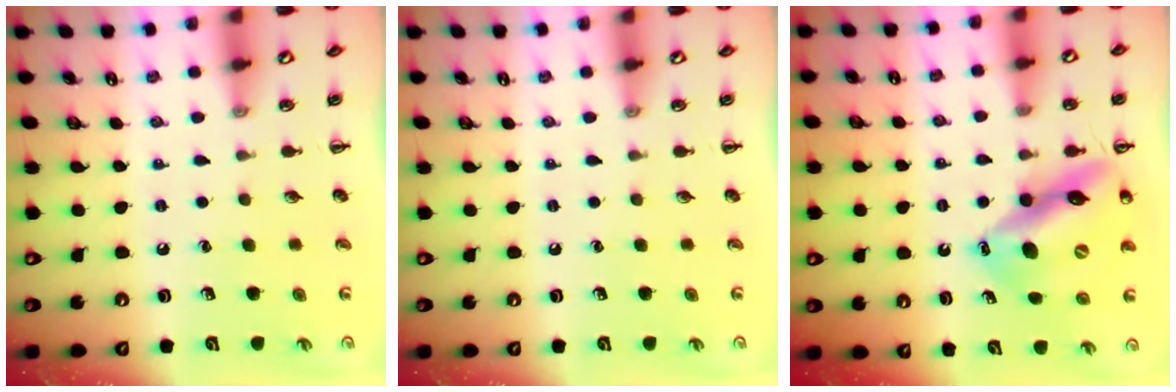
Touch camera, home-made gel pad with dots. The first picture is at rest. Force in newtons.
{"total": 0.0}
{"total": 15.8, "press": 15.1, "slide": 4.5}